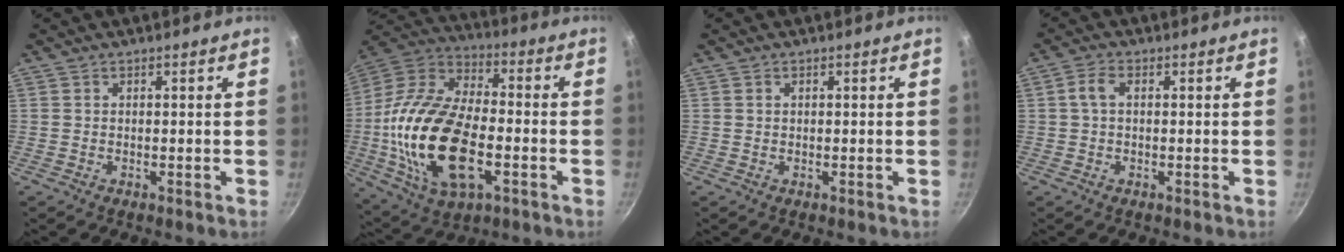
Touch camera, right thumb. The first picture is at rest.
{"total": 24.8, "force": [-4.7, 13.2, 20.5], "torque": [-0.398, 0.023, -0.090]}
{"total": 0.5, "force": [0.2, 0.4, 0.3], "torque": [-0.004, 0.002, 0.003]}
{"total": 3.0, "force": [0.4, 1.7, 2.4], "torque": [-0.050, 0.010, 0.004]}